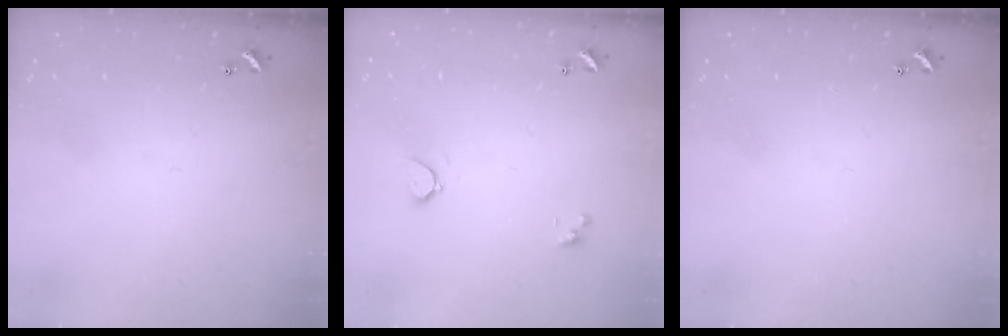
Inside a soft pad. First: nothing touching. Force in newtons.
{"total": 1.0, "press": 0.9, "slide": 0.4}
{"total": 0.0}